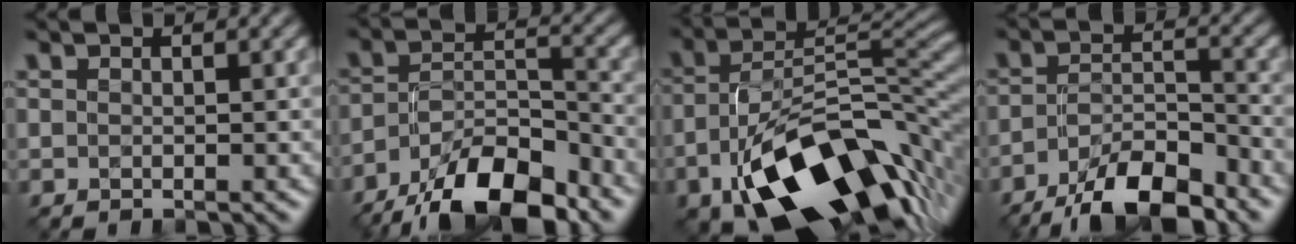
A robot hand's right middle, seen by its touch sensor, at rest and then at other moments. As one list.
[{"total": 10.7, "force": [-7.9, 3.6, 6.3], "torque": [-0.100, 0.007, -0.142]}, {"total": 15.3, "force": [-7.2, 8.2, 10.8], "torque": [-0.189, 0.003, -0.124]}, {"total": 8.1, "force": [-5.9, 2.4, 5.1], "torque": [-0.085, -0.002, -0.102]}]